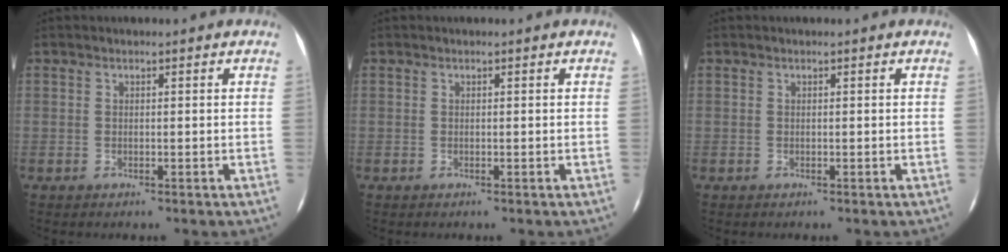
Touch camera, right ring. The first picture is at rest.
{"total": 0.0}
{"total": 0.0}